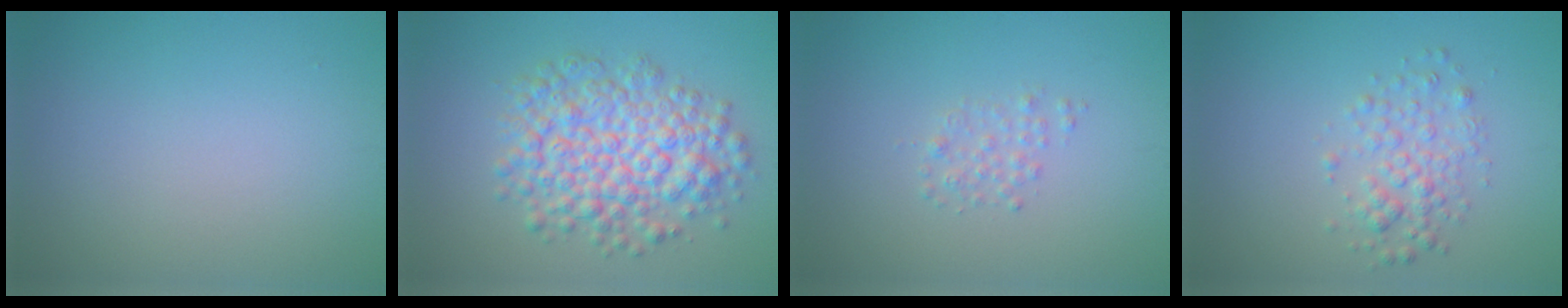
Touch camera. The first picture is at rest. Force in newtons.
{"total": 7.0, "press": 7.0, "slide": 0.2}
{"total": 1.2, "press": 1.2, "slide": 0.0}
{"total": 2.5, "press": 2.5, "slide": 0.1}